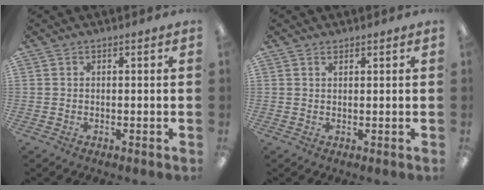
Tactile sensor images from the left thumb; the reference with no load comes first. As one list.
[{"total": 0.9, "force": [0.7, 0.3, 0.3], "torque": [-0.007, 0.000, 0.014]}]